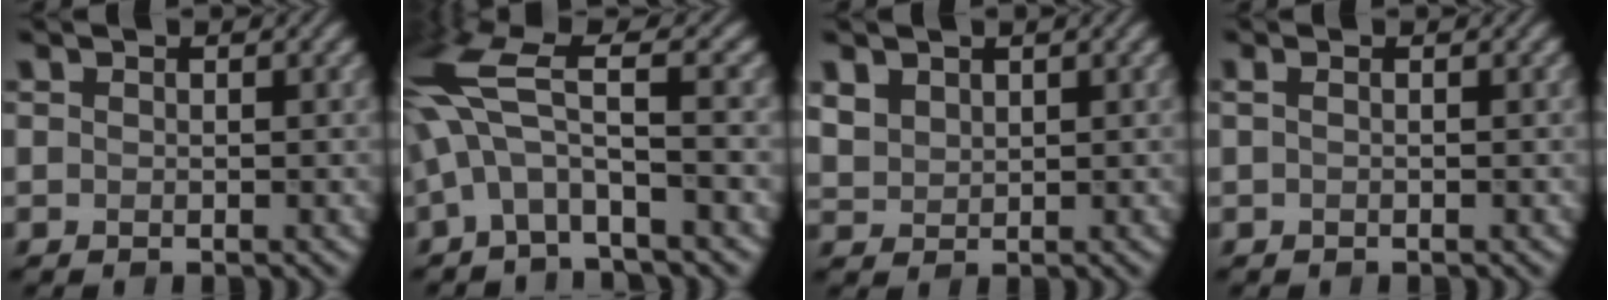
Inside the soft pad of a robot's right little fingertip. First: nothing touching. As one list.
[{"total": 7.0, "force": [-0.4, 1.7, 6.8], "torque": [-0.155, 0.016, -0.017]}, {"total": 1.8, "force": [0.9, 1.4, 0.7], "torque": [-0.027, -0.002, 0.029]}, {"total": 0.6, "force": [-0.2, 0.1, 0.5], "torque": [-0.013, 0.003, -0.005]}]